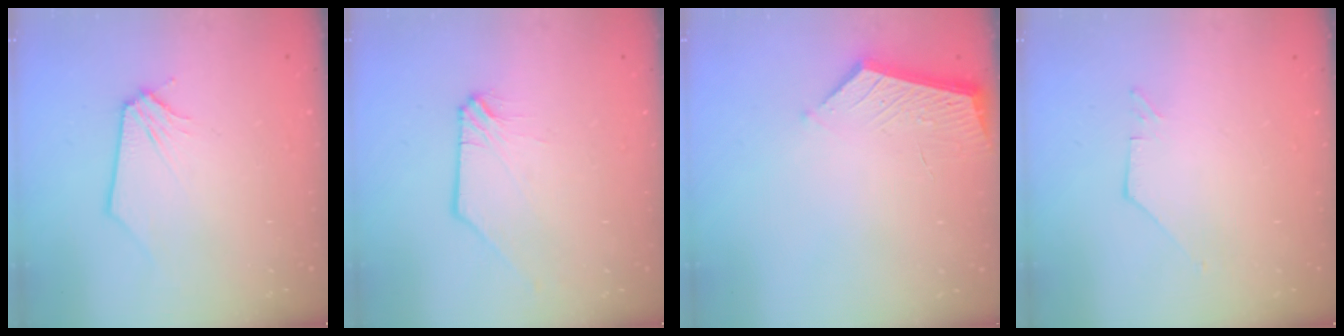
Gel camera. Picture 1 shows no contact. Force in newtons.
{"total": 0.9, "press": 0.9, "slide": 0.1}
{"total": 4.5, "press": 4.4, "slide": 0.6}
{"total": 1.2, "press": 1.1, "slide": 0.1}